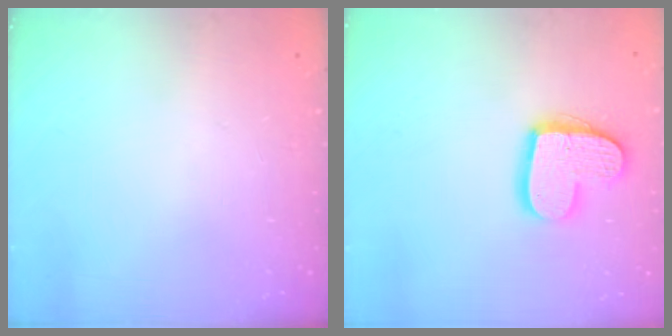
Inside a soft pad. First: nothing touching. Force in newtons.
{"total": 13.2, "press": 13.1, "slide": 0.7}